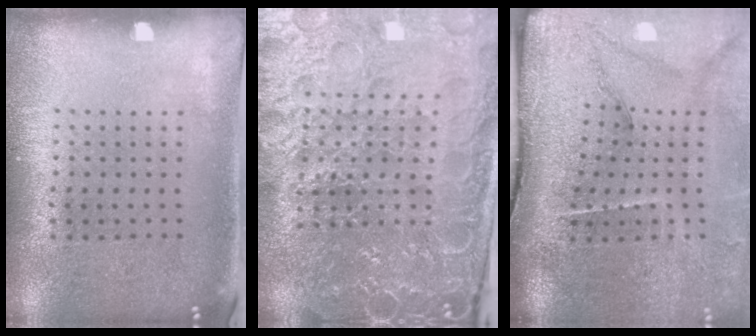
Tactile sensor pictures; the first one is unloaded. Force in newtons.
{"total": 4.9, "press": 4.7, "slide": 1.4}
{"total": 4.7, "press": 3.7, "slide": 2.9}